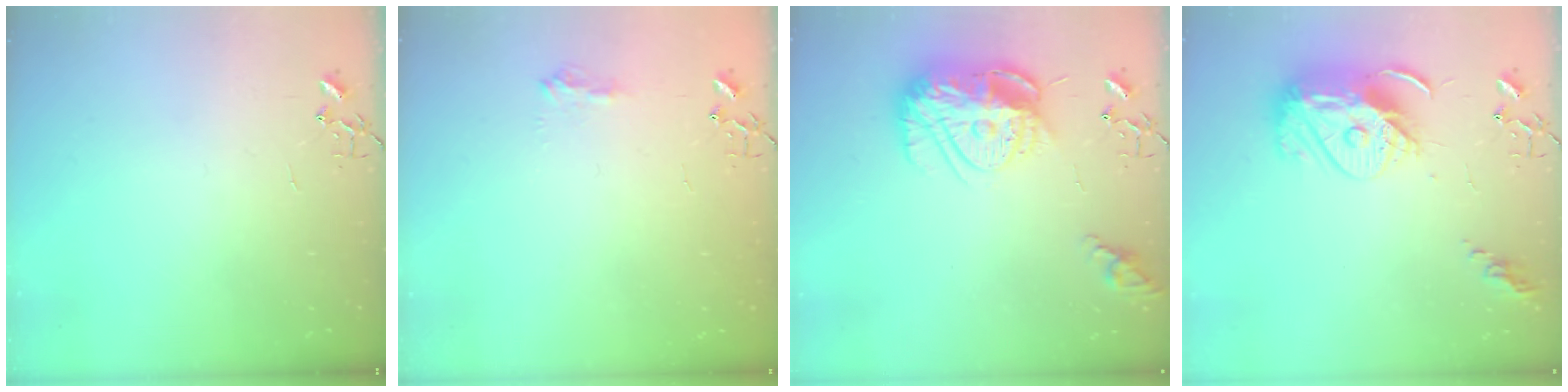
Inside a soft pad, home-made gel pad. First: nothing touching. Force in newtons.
{"total": 8.4, "press": 8.4, "slide": 0.8}
{"total": 17.2, "press": 17.2, "slide": 1.4}
{"total": 15.1, "press": 15.0, "slide": 1.1}